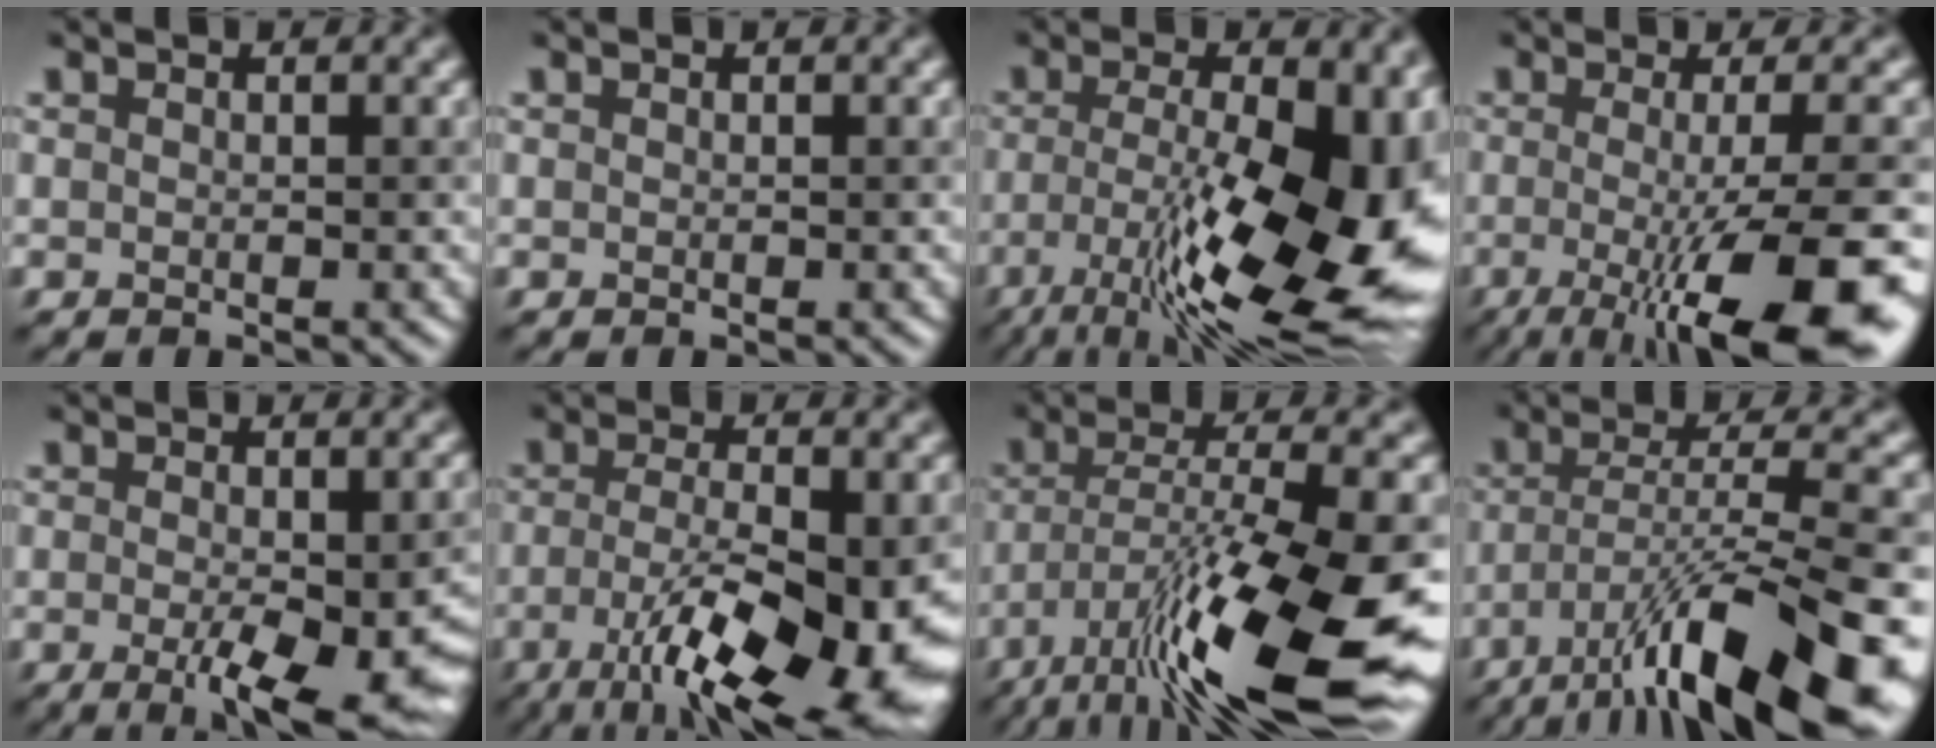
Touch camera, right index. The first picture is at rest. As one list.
[{"total": 0.0}, {"total": 16.2, "force": [-4.8, 6.1, 14.2], "torque": [-0.221, -0.029, -0.069]}, {"total": 12.6, "force": [-3.2, 3.0, 11.8], "torque": [-0.158, -0.022, -0.047]}, {"total": 9.2, "force": [-3.1, 2.8, 8.1], "torque": [-0.129, -0.016, -0.038]}, {"total": 13.4, "force": [-5.3, 4.4, 11.5], "torque": [-0.202, -0.028, -0.082]}, {"total": 16.6, "force": [-7.8, 4.3, 14.0], "torque": [-0.254, -0.018, -0.132]}, {"total": 14.8, "force": [-8.3, 3.7, 11.7], "torque": [-0.195, 0.001, -0.136]}]